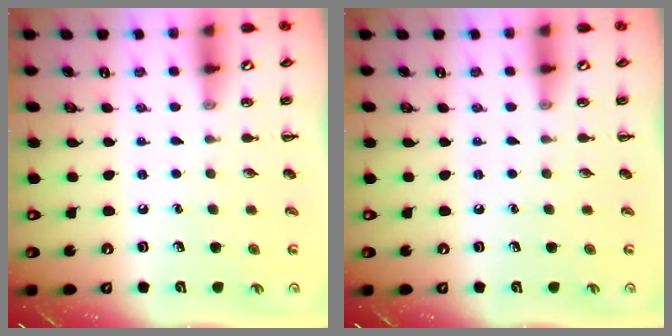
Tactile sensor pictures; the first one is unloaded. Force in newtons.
{"total": 0.0}